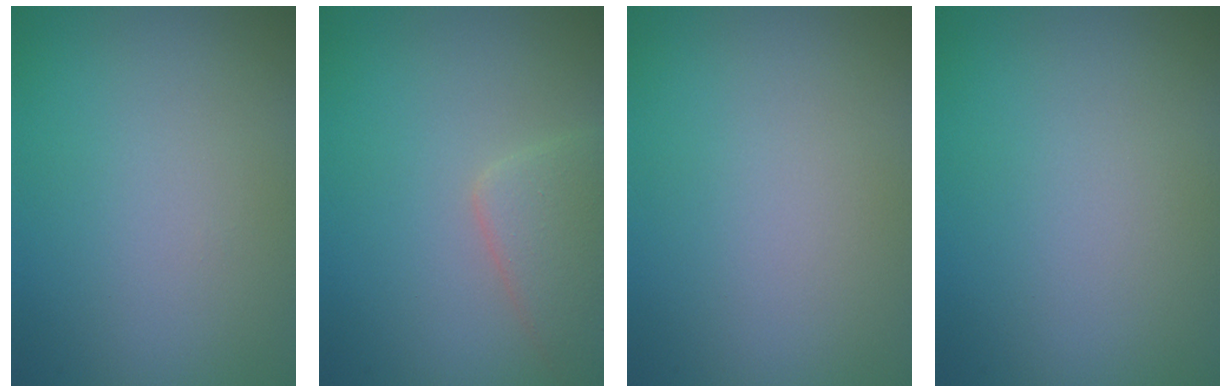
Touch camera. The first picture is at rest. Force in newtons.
{"total": 2.5, "press": 2.5, "slide": 0.2}
{"total": 0.0}
{"total": 0.0}